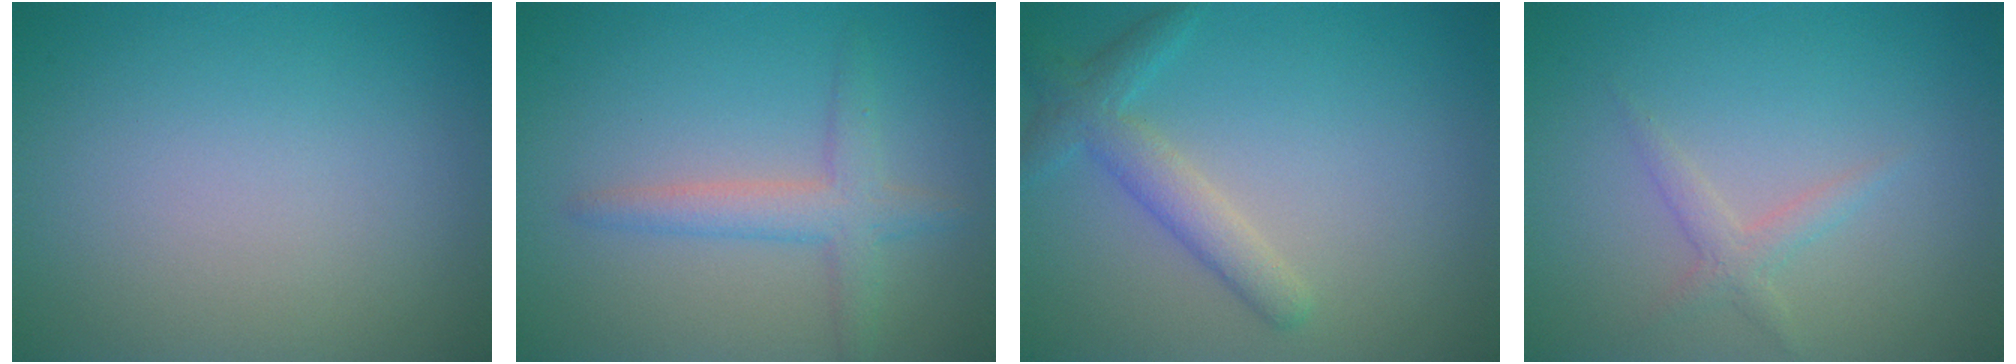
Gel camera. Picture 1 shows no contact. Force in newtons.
{"total": 2.9, "press": 2.9, "slide": 0.2}
{"total": 2.9, "press": 2.9, "slide": 0.1}
{"total": 1.5, "press": 1.5, "slide": 0.0}